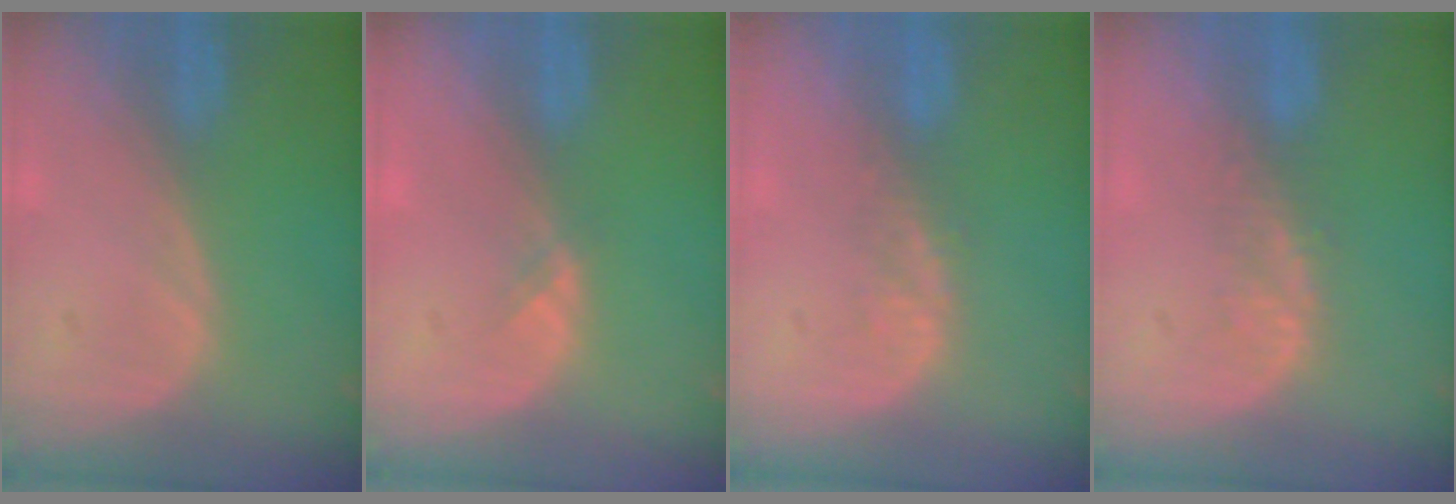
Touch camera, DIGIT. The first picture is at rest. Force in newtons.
{"total": 1.1, "press": 0.8, "slide": 0.7}
{"total": 2.5, "press": 1.9, "slide": 1.7}
{"total": 2.9, "press": 2.3, "slide": 1.8}